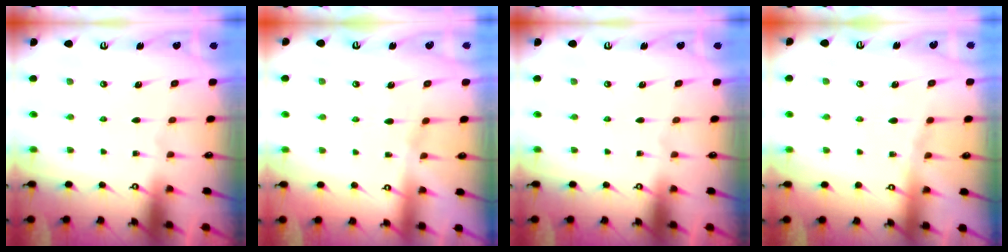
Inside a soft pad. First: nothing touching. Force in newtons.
{"total": 2.2, "press": 2.1, "slide": 0.4}
{"total": 0.0}
{"total": 4.1, "press": 4.1, "slide": 0.6}